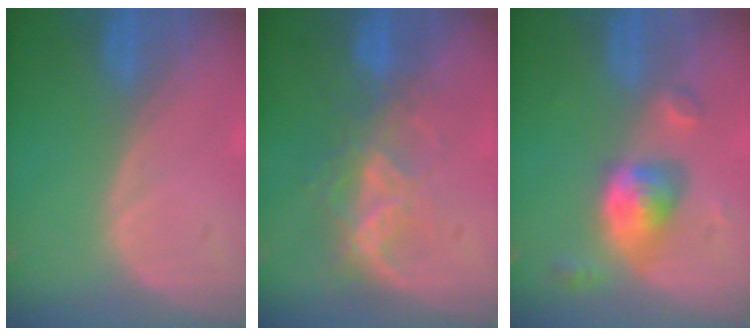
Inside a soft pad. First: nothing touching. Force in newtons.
{"total": 6.8, "press": 6.2, "slide": 2.8}
{"total": 5.6, "press": 5.4, "slide": 1.8}